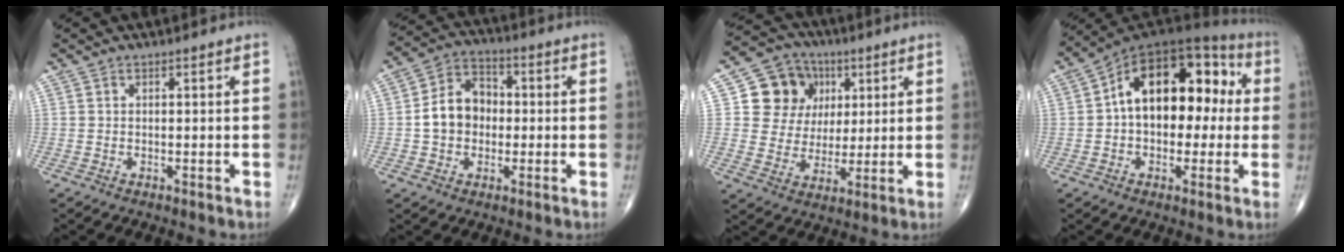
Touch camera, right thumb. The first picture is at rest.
{"total": 9.6, "force": [-0.6, 7.6, 5.9], "torque": [-0.081, 0.028, -0.021]}
{"total": 12.5, "force": [3.8, 11.2, 4.2], "torque": [-0.022, 0.000, 0.066]}
{"total": 19.3, "force": [1.7, 11.7, 15.3], "torque": [-0.196, 0.051, 0.015]}